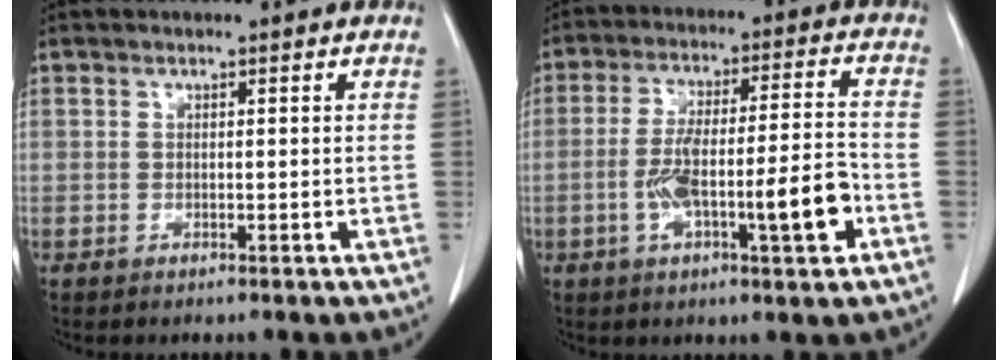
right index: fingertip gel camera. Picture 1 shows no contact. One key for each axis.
{"total": 12.7, "fx": -4.0, "fy": 1.8, "fz": 11.9, "tx": -0.202, "ty": 0.015, "tz": -0.060}